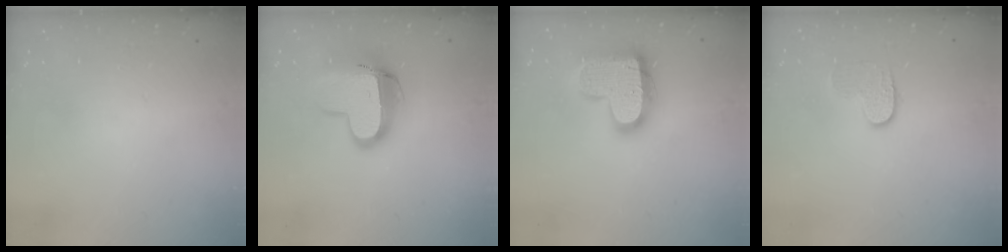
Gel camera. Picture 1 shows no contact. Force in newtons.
{"total": 13.0, "press": 13.0, "slide": 1.2}
{"total": 19.3, "press": 19.3, "slide": 1.3}
{"total": 6.2, "press": 6.2, "slide": 0.3}